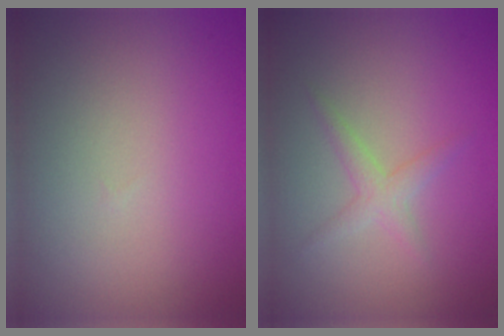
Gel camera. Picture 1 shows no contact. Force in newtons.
{"total": 1.6, "press": 1.6, "slide": 0.1}